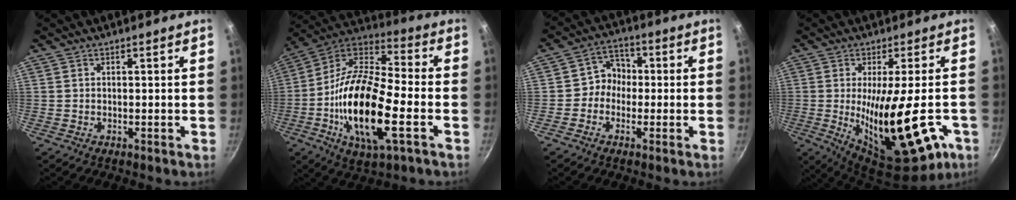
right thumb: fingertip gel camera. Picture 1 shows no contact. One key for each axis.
{"total": 22.5, "fx": -5.5, "fy": 8.5, "fz": 20.1, "tx": -0.381, "ty": 0.024, "tz": -0.122}
{"total": 5.6, "fx": -0.7, "fy": 5.0, "fz": 2.3, "tx": 0.002, "ty": 0.019, "tz": -0.027}
{"total": 20.7, "fx": -5.0, "fy": 6.9, "fz": 18.9, "tx": -0.273, "ty": -0.016, "tz": -0.055}